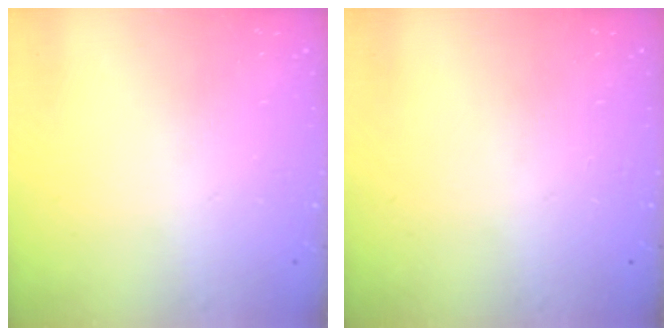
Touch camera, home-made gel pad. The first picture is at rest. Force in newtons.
{"total": 0.0}